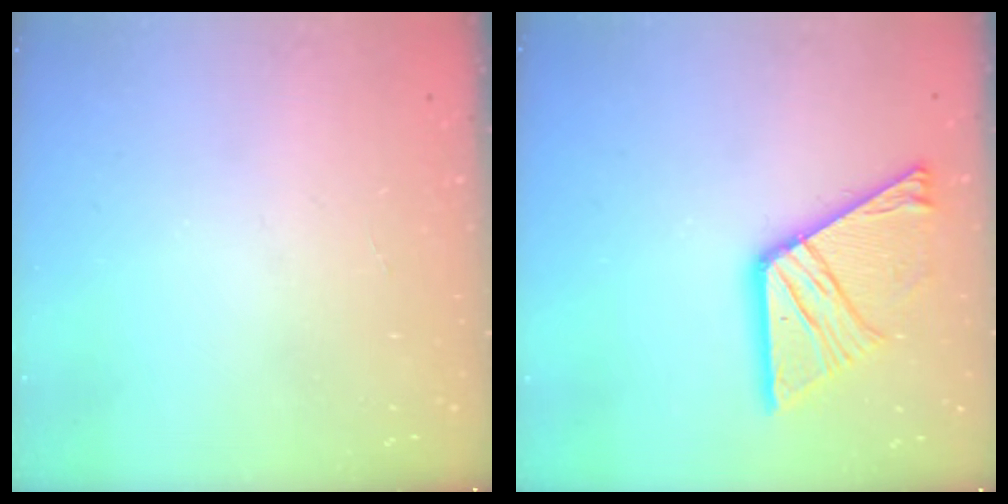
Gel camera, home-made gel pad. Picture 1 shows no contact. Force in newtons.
{"total": 17.3, "press": 17.2, "slide": 1.8}